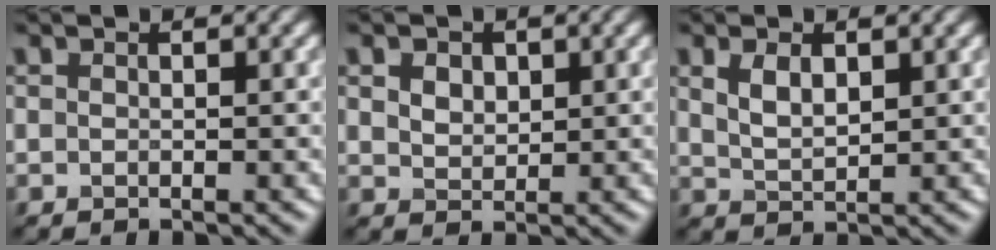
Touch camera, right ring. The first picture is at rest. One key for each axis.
{"total": 2.8, "fx": 1.2, "fy": 1.9, "fz": 1.6, "tx": -0.030, "ty": 0.011, "tz": 0.013}
{"total": 2.7, "fx": 1.2, "fy": 1.4, "fz": 2.1, "tx": -0.048, "ty": -0.002, "tz": 0.028}